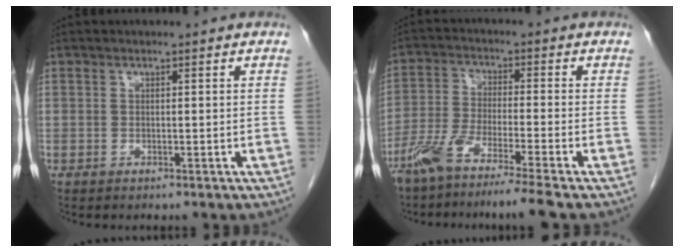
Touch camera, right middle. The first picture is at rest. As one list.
[{"total": 9.4, "force": [-7.4, -1.4, 5.6], "torque": [-0.102, -0.032, -0.133]}]